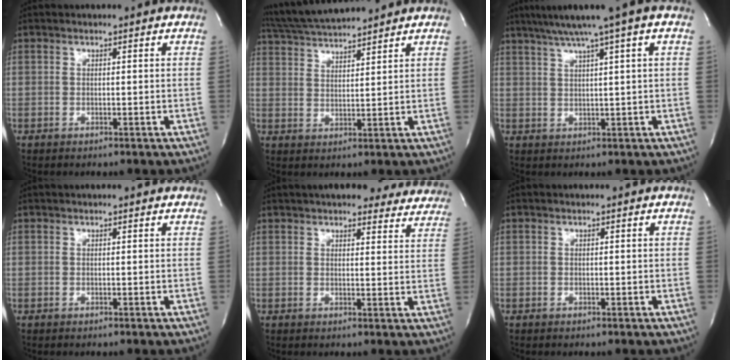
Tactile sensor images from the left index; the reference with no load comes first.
{"total": 10.1, "force": [9.5, -0.4, 3.7], "torque": [-0.076, 0.023, 0.166]}
{"total": 7.8, "force": [4.9, -1.2, 6.0], "torque": [-0.098, 0.018, 0.077]}
{"total": 2.0, "force": [1.8, 0.1, 0.9], "torque": [-0.012, 0.017, 0.020]}
{"total": 17.2, "force": [15.3, 4.6, 6.3], "torque": [-0.073, 0.007, 0.177]}
{"total": 0.0}